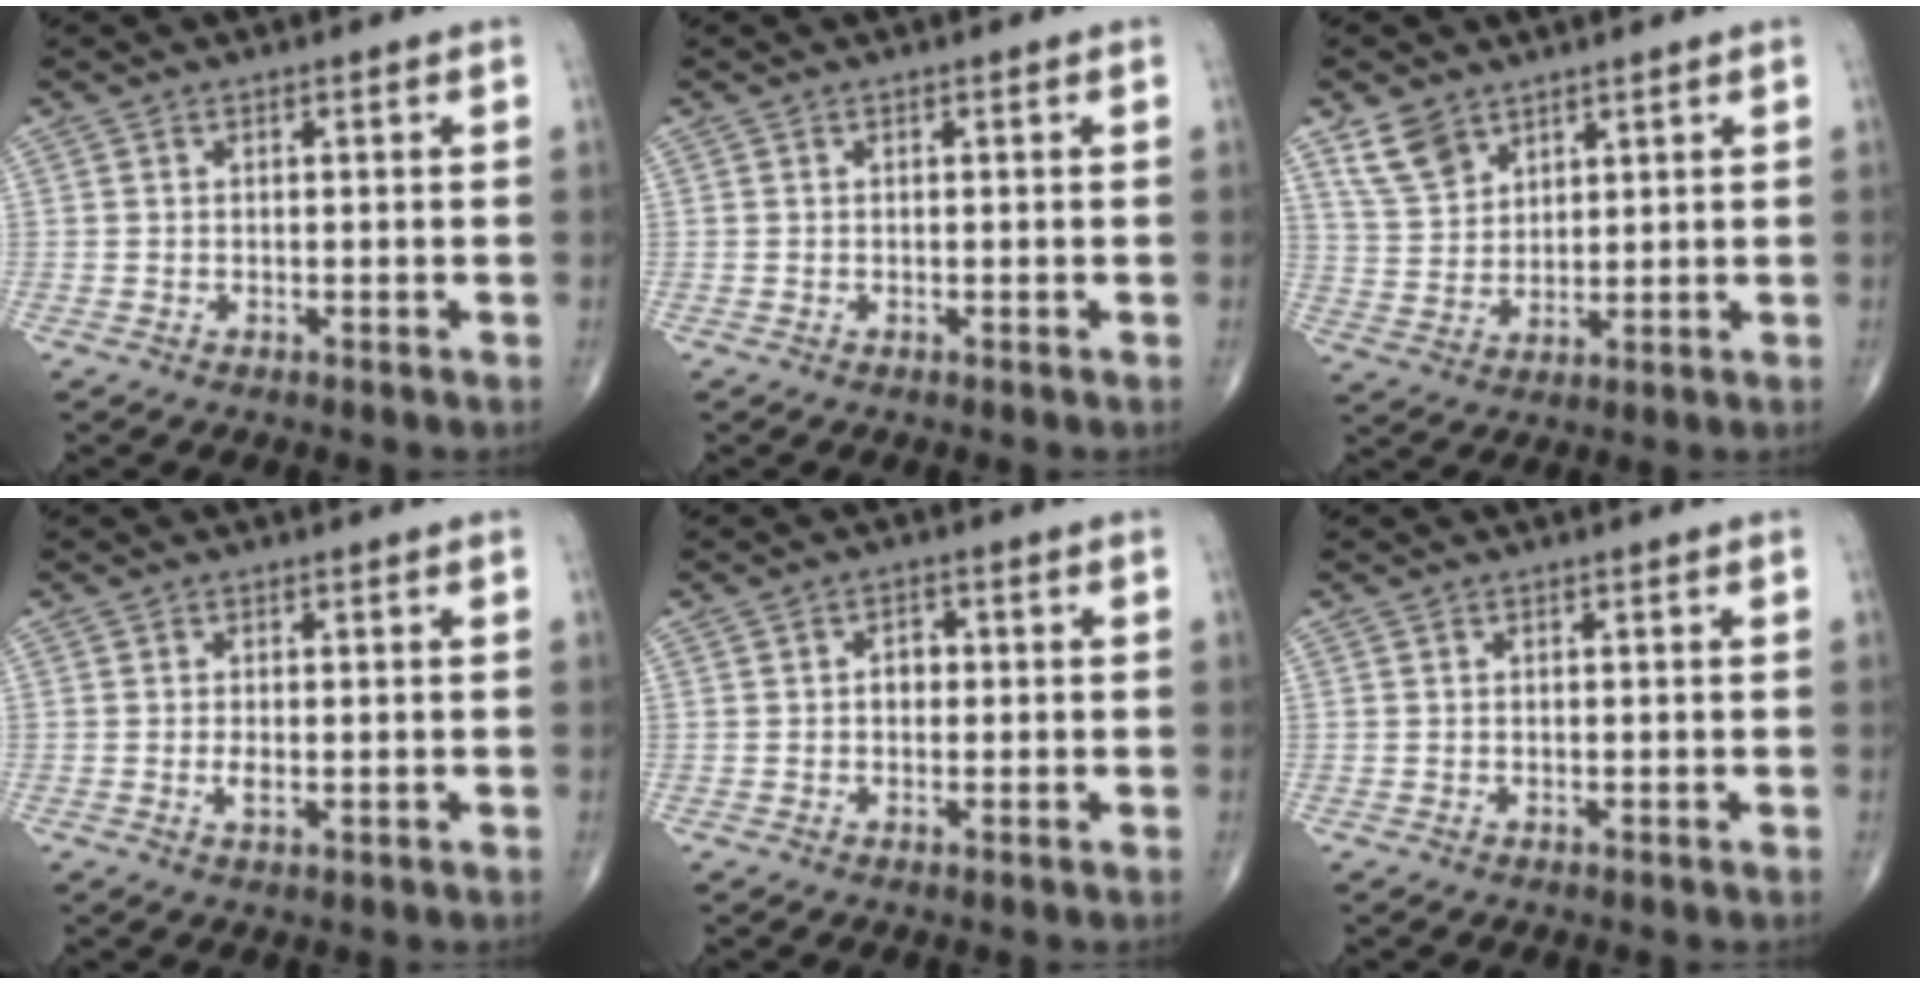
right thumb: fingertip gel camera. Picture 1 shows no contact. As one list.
[{"total": 0.0}, {"total": 7.1, "force": [4.8, 4.4, 2.8], "torque": [-0.039, -0.022, 0.104]}, {"total": 1.7, "force": [-0.2, 0.6, 1.6], "torque": [-0.028, -0.004, -0.001]}, {"total": 2.3, "force": [0.0, 1.8, 1.5], "torque": [-0.011, 0.006, -0.002]}, {"total": 0.0}]